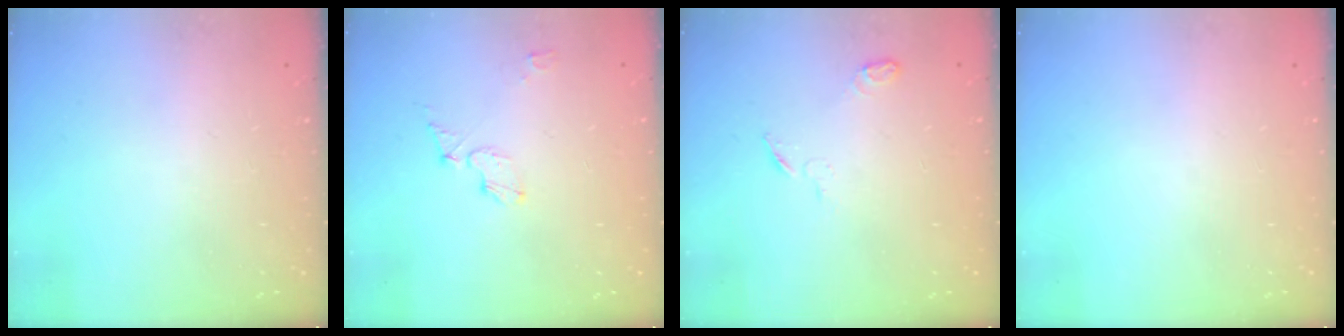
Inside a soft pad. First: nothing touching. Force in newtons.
{"total": 6.1, "press": 6.1, "slide": 0.5}
{"total": 3.6, "press": 3.5, "slide": 0.9}
{"total": 0.0}